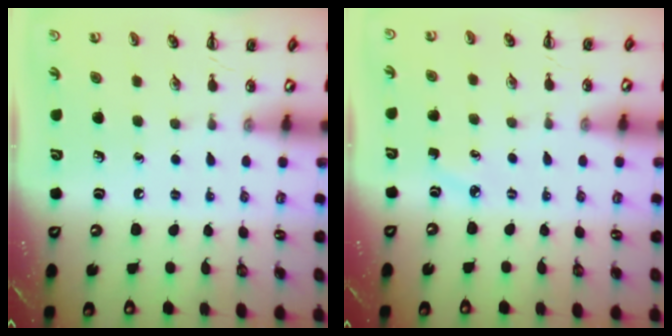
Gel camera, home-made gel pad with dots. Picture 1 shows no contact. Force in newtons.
{"total": 2.0, "press": 1.9, "slide": 0.7}